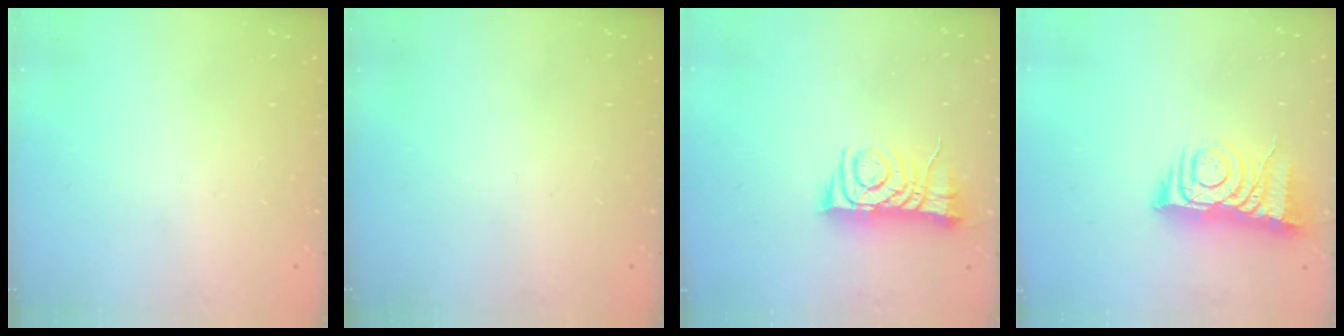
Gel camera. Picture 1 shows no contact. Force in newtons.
{"total": 0.0}
{"total": 7.6, "press": 7.5, "slide": 1.0}
{"total": 9.1, "press": 9.0, "slide": 1.0}